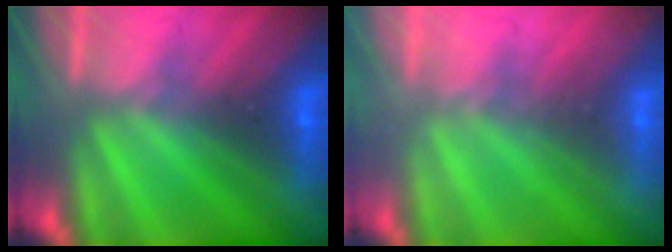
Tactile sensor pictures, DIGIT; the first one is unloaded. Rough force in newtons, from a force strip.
{"total": 2.2}